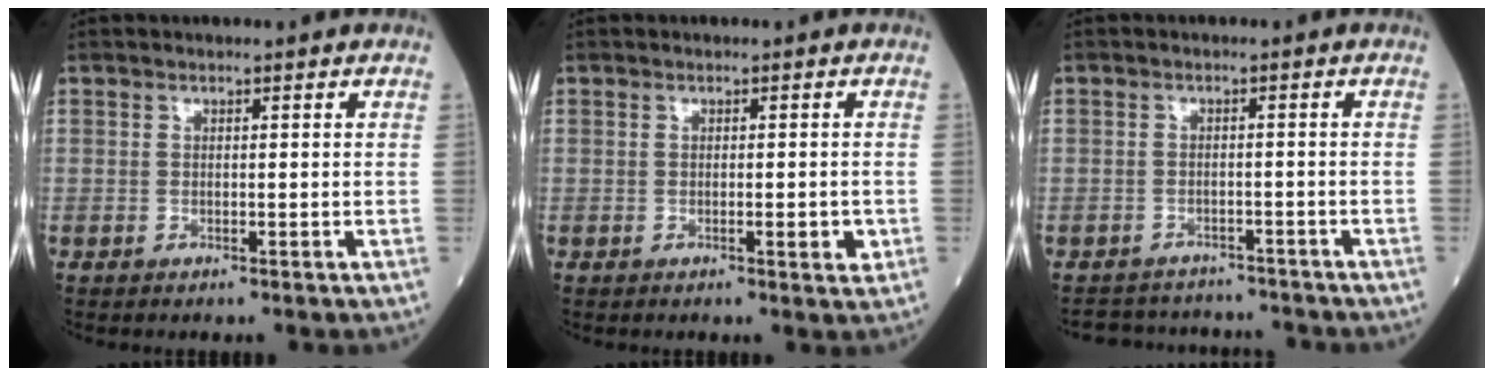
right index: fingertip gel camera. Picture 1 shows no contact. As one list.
[{"total": 1.9, "force": [-0.6, 0.5, 1.8], "torque": [-0.025, -0.002, -0.006]}, {"total": 7.4, "force": [-6.8, 2.8, 0.1], "torque": [0.003, 0.019, -0.088]}]